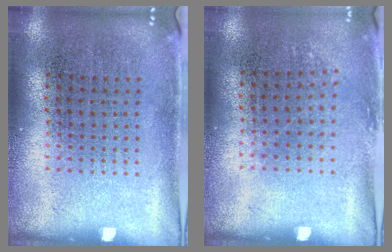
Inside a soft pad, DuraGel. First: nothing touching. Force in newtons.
{"total": 0.8, "press": 0.7, "slide": 0.5}